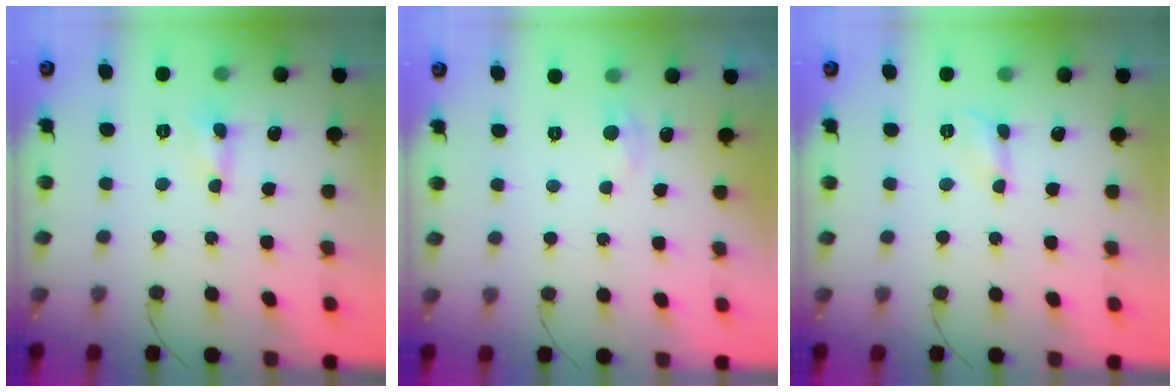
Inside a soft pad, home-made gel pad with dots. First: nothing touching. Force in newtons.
{"total": 3.7, "press": 3.6, "slide": 0.6}
{"total": 2.7, "press": 2.7, "slide": 0.2}